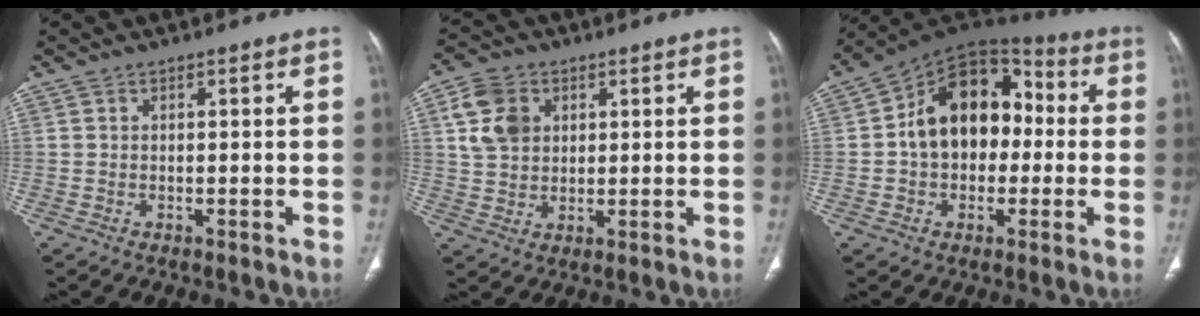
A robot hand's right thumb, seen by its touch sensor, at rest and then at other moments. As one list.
[{"total": 8.4, "force": [2.7, 6.5, 4.6], "torque": [-0.070, 0.000, 0.052]}, {"total": 17.1, "force": [0.2, 12.2, 12.0], "torque": [-0.145, 0.048, -0.007]}]